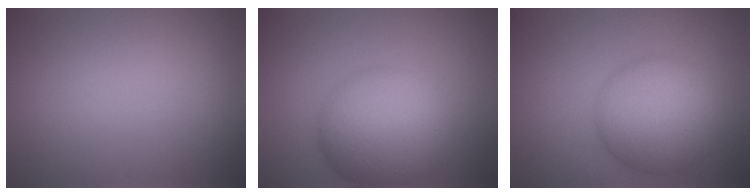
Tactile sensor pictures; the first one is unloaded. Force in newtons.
{"total": 8.5, "press": 8.5, "slide": 0.1}
{"total": 7.4, "press": 7.4, "slide": 0.1}